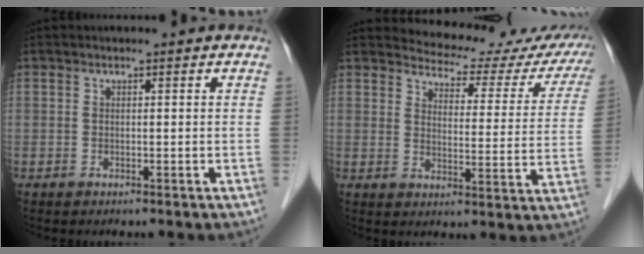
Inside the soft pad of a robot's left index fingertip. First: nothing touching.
{"total": 15.9, "force": [15.3, 3.7, 2.2], "torque": [0.001, -0.053, 0.161]}